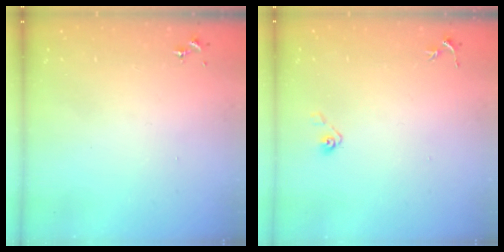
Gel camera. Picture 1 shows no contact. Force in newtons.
{"total": 3.8, "press": 3.2, "slide": 2.0}